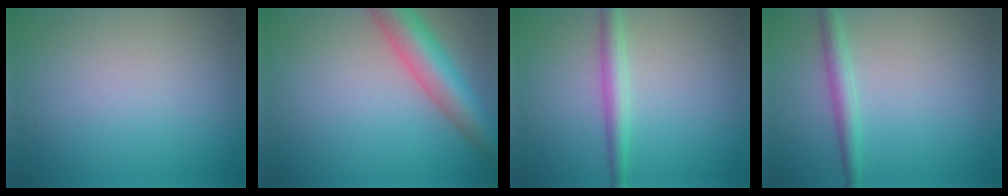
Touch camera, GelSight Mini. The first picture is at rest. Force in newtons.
{"total": 6.7, "press": 6.7, "slide": 0.3}
{"total": 2.7, "press": 2.7, "slide": 0.1}
{"total": 2.4, "press": 2.4, "slide": 0.0}